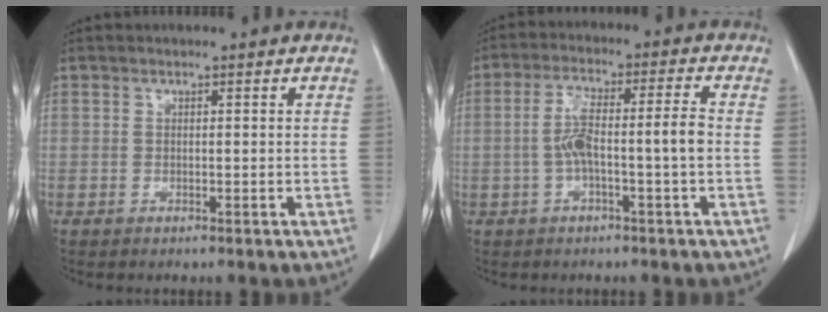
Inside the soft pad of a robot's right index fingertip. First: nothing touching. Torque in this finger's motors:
{"motor_torque": [1.14, -0.05, 0.47, 0.15]}